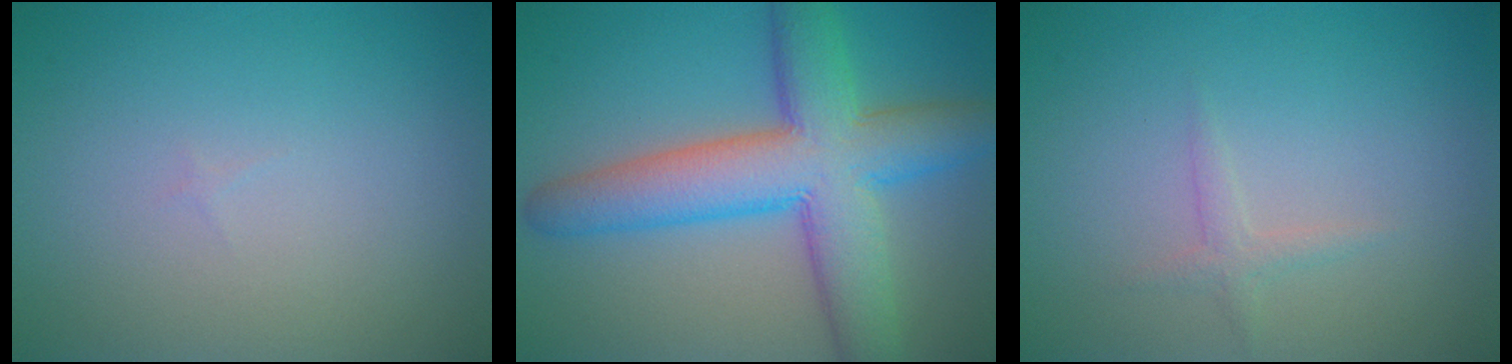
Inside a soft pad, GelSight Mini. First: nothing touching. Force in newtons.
{"total": 9.5, "press": 9.5, "slide": 0.2}
{"total": 1.1, "press": 1.1, "slide": 0.0}